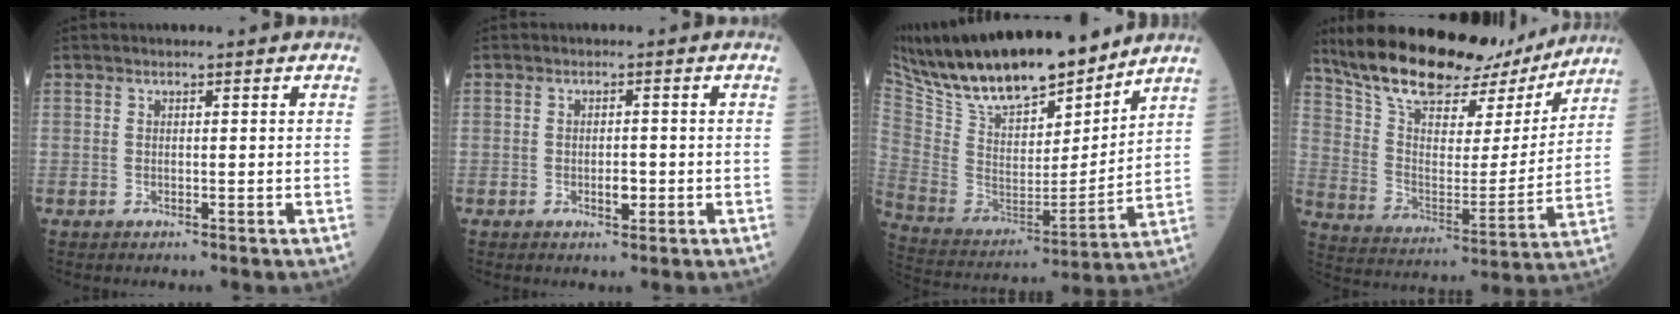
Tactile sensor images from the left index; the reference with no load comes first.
{"total": 1.8, "force": [-0.7, 0.9, 1.4], "torque": [-0.020, -0.002, -0.011]}
{"total": 21.6, "force": [18.0, 5.8, 10.4], "torque": [-0.195, -0.006, 0.318]}
{"total": 23.7, "force": [19.3, 8.0, 11.2], "torque": [-0.191, 0.006, 0.298]}